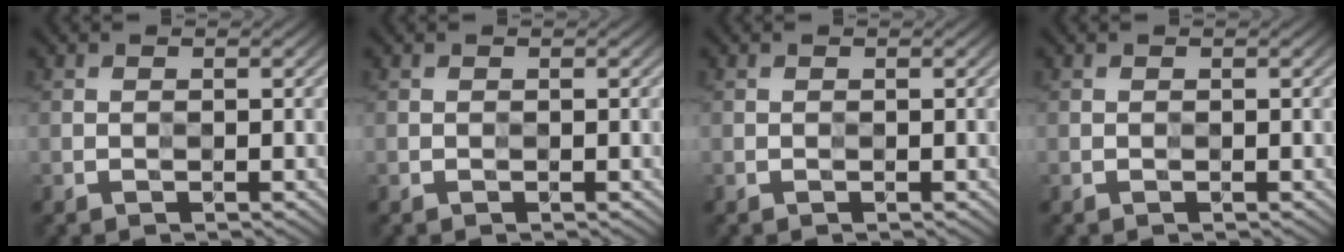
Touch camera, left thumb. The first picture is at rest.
{"total": 0.0}
{"total": 0.0}
{"total": 0.0}